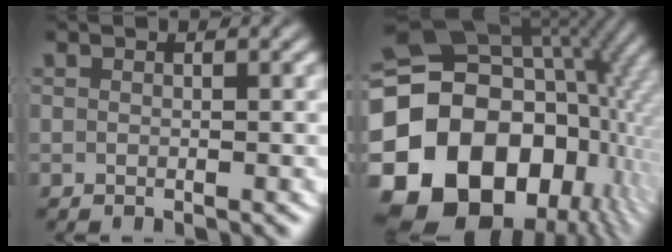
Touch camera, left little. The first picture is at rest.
{"total": 26.2, "force": [-2.7, 20.4, 16.3], "torque": [-0.318, -0.061, -0.042]}